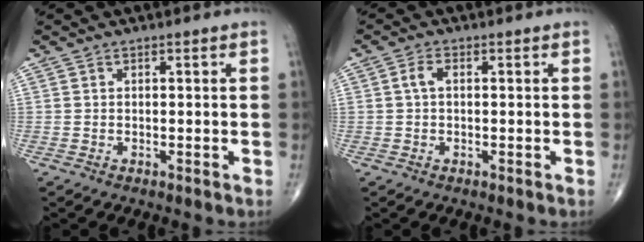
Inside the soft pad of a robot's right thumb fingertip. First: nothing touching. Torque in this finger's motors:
{"motor_torque": [0.02, 0.02, 0.30, 0.17, 0.03]}